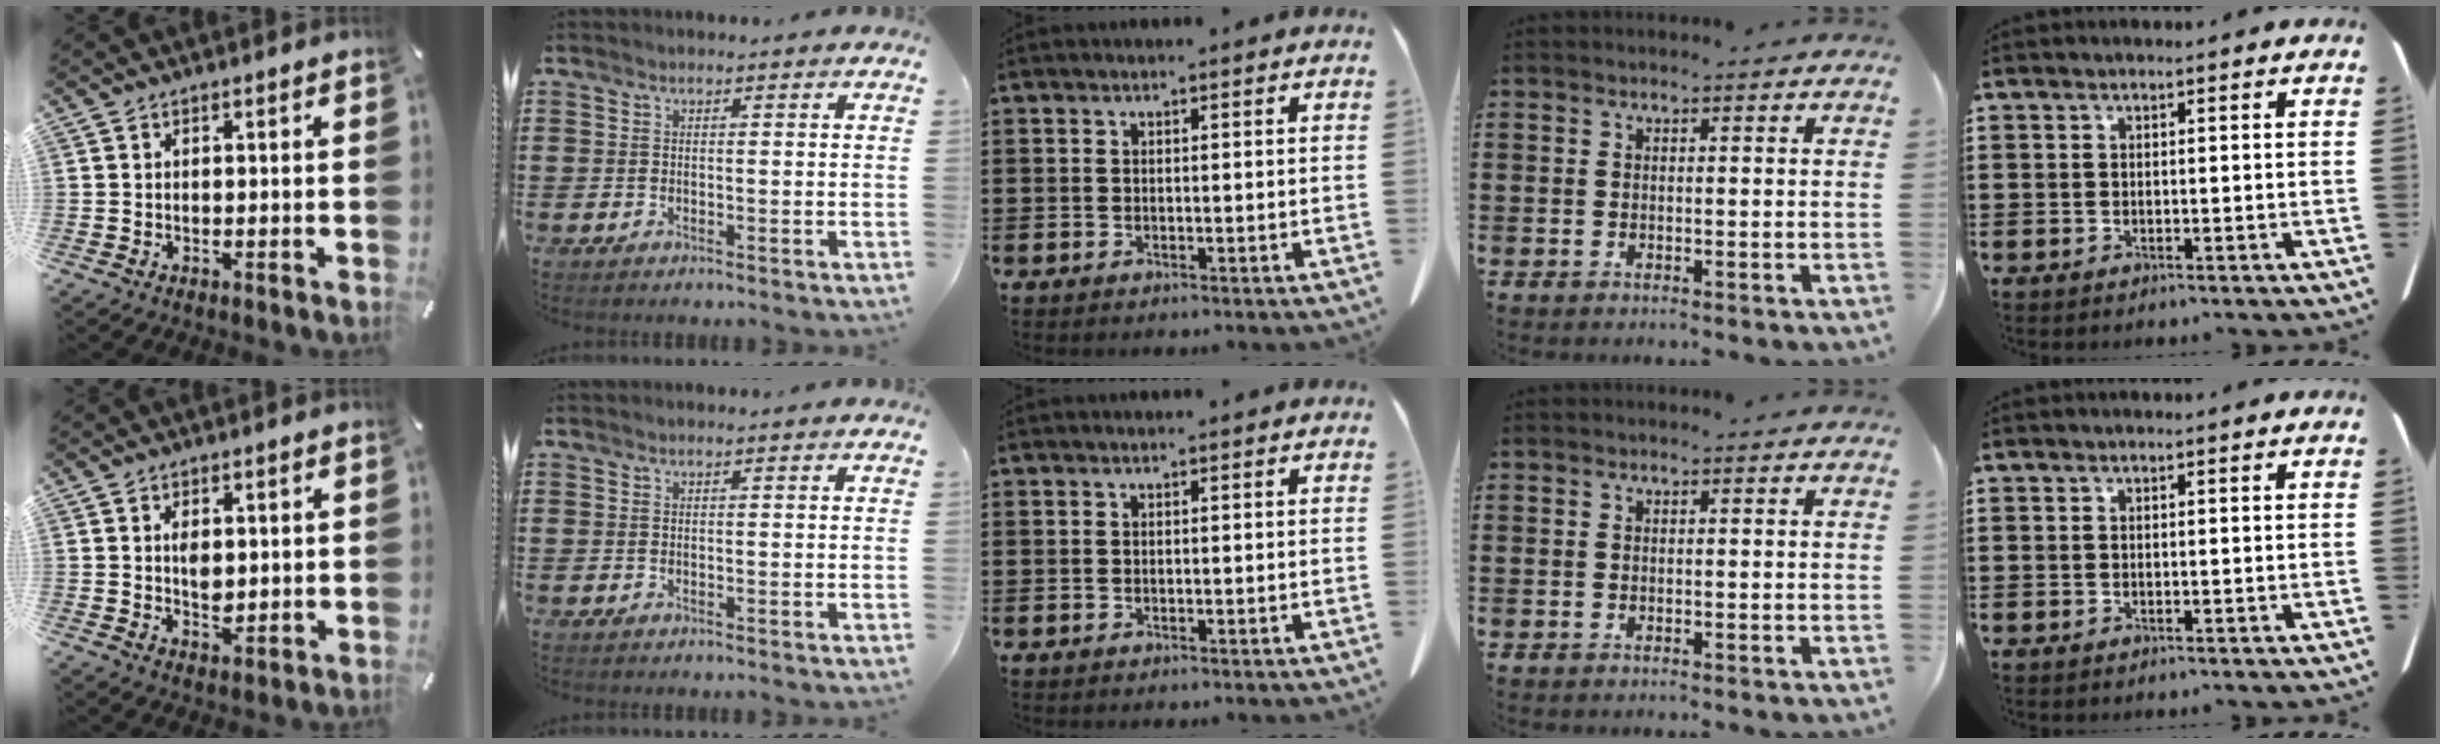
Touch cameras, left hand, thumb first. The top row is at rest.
{"thumb": {"total": 4.3, "force": [0.7, 2.9, 3.2], "torque": [-0.050, -0.006, 0.004]}}